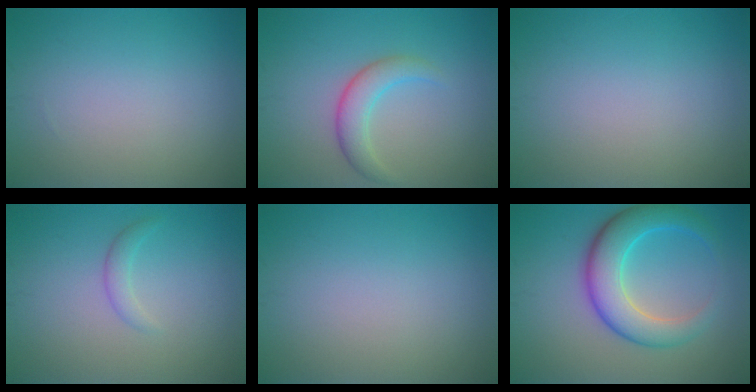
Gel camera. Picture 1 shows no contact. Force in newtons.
{"total": 3.0, "press": 3.0, "slide": 0.1}
{"total": 0.0}
{"total": 1.3, "press": 1.3, "slide": 0.0}
{"total": 0.0}
{"total": 6.6, "press": 6.6, "slide": 0.1}